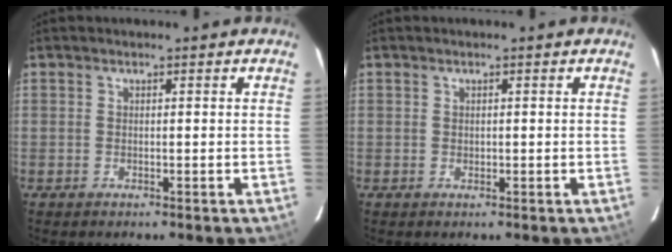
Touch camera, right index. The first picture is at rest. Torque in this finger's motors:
{"motor_torque": [-0.15, 0.04, -0.04, 0.00]}